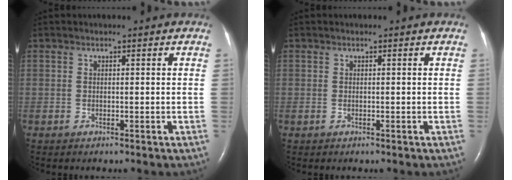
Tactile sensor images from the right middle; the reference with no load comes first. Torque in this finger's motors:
{"motor_torque": [0.01, 0.01, 0.01, -0.02]}